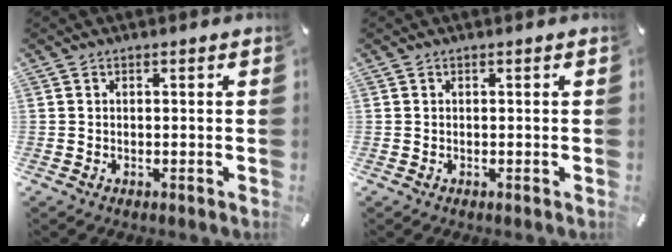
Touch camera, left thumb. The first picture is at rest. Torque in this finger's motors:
{"motor_torque": [-0.27, -0.10, -0.07, 0.01, -0.01]}